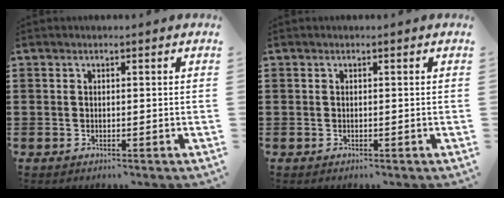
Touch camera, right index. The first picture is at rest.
{"total": 0.0}